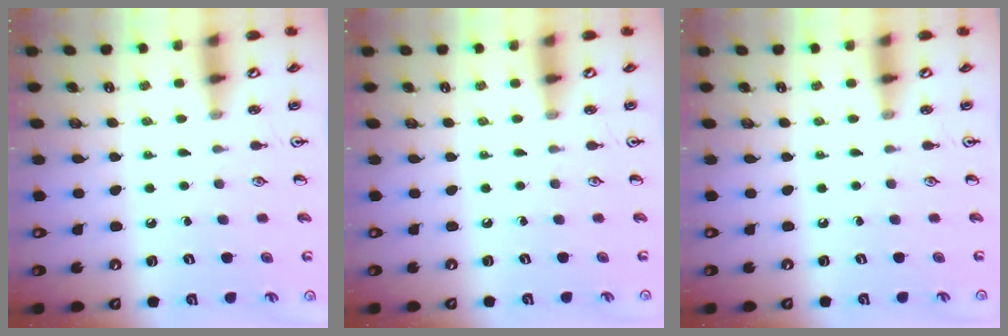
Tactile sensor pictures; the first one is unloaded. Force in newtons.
{"total": 0.0}
{"total": 0.0}